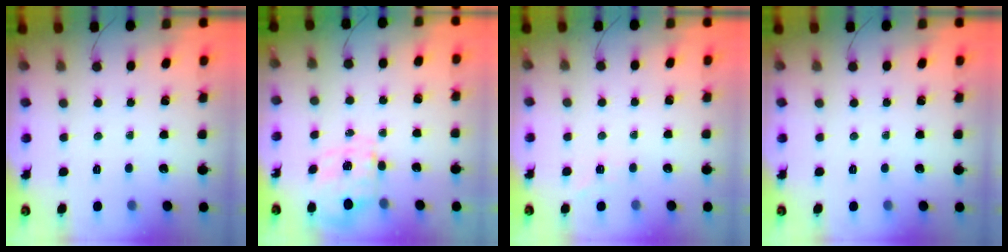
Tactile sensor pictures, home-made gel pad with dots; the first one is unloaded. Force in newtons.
{"total": 2.5, "press": 2.3, "slide": 1.0}
{"total": 5.7, "press": 5.4, "slide": 1.6}
{"total": 0.0}